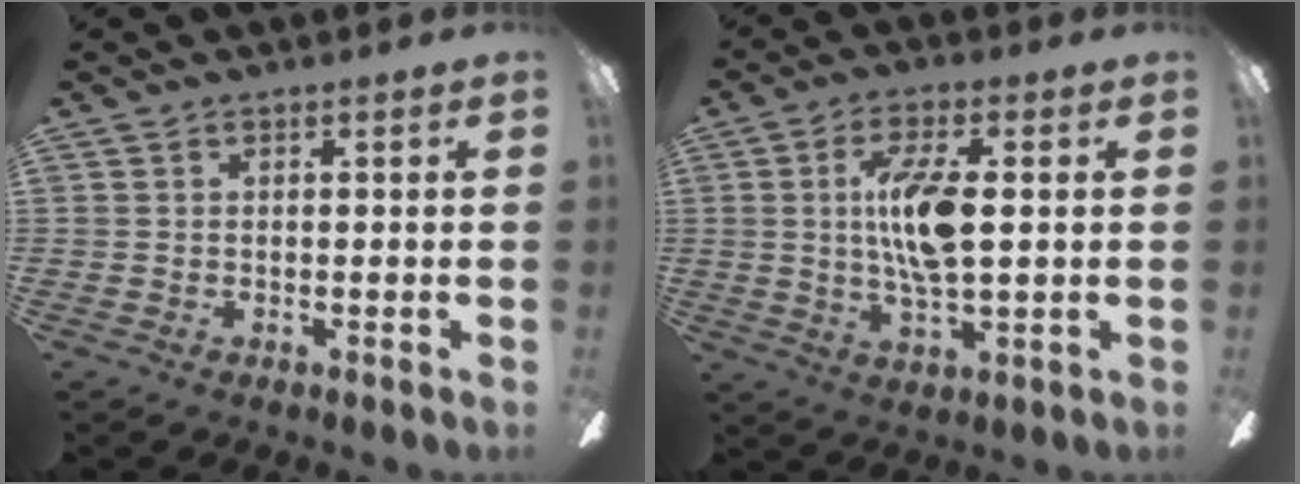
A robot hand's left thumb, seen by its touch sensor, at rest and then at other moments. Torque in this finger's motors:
{"motor_torque": [1.66, 1.77, 1.65, 0.10, 0.45]}